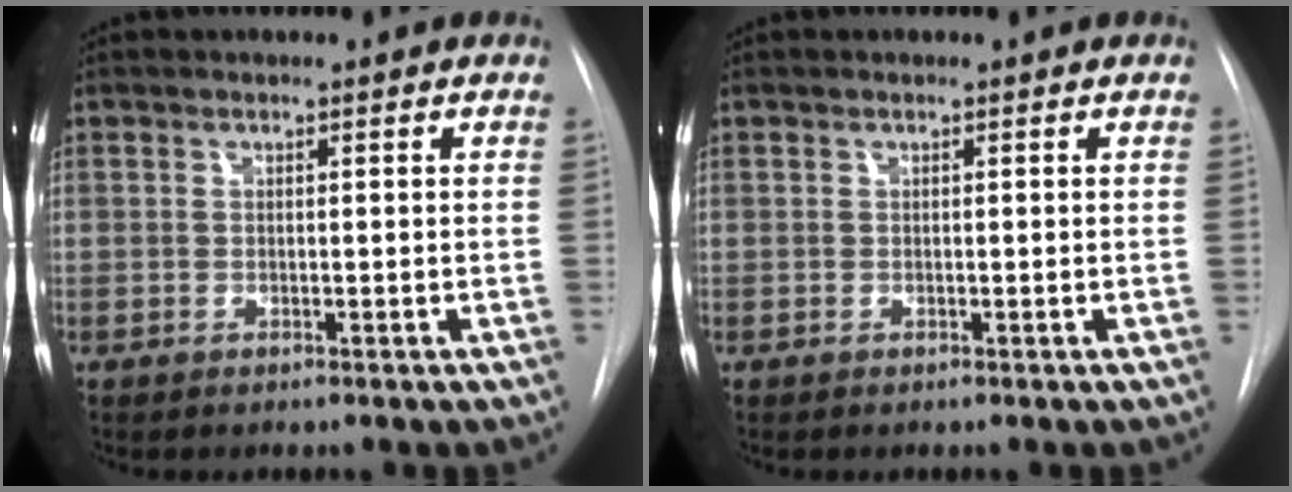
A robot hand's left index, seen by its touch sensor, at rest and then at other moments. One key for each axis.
{"total": 0.0}